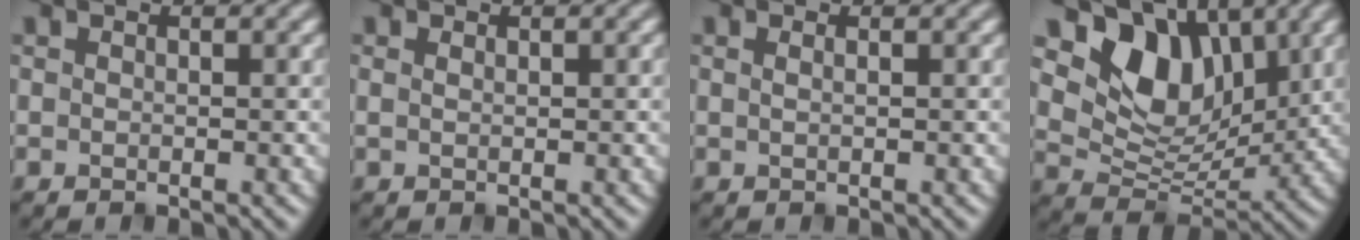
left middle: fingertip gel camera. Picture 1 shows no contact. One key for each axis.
{"total": 0.8, "fx": 0.6, "fy": 0.2, "fz": 0.6, "tx": -0.011, "ty": -0.002, "tz": 0.006}
{"total": 1.8, "fx": 0.9, "fy": 1.1, "fz": 1.2, "tx": 0.002, "ty": 0.003, "tz": -0.015}
{"total": 8.6, "fx": 4.0, "fy": 5.6, "fz": 5.1, "tx": -0.087, "ty": -0.009, "tz": 0.071}